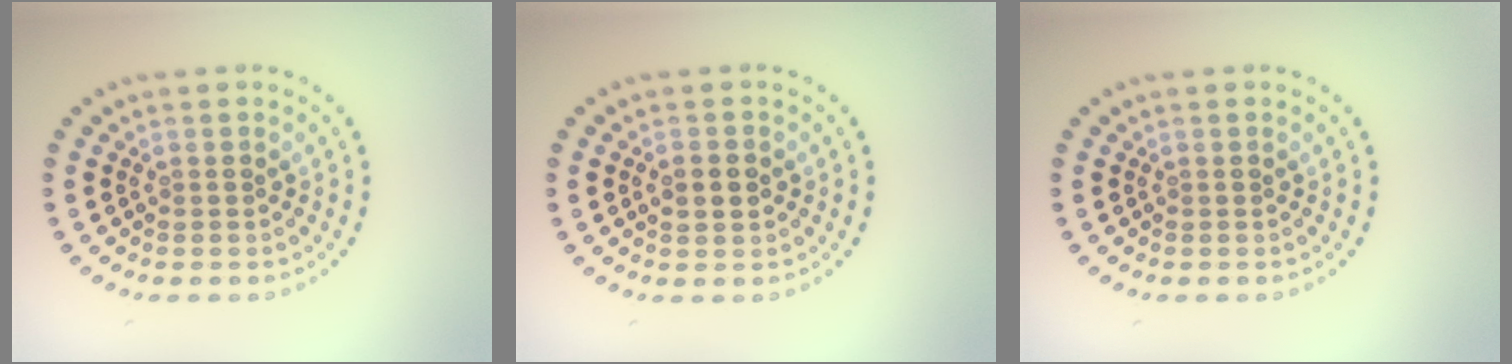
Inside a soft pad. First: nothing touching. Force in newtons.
{"total": 2.4, "press": 2.4, "slide": 0.1}
{"total": 0.0}